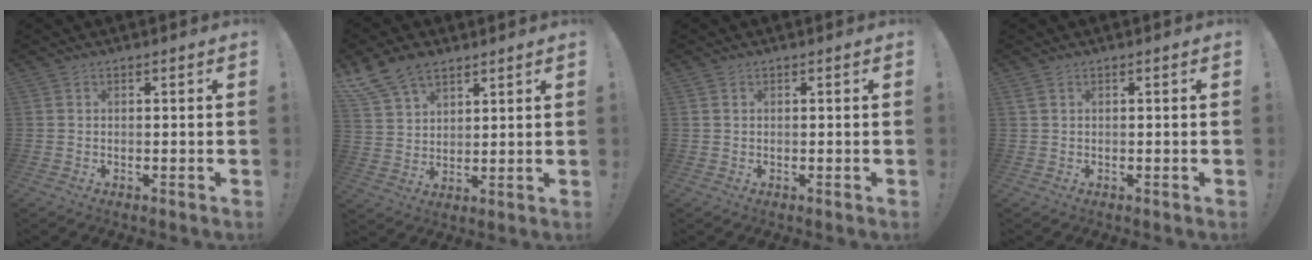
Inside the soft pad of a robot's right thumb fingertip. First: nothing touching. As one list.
[{"total": 10.8, "force": [8.0, 6.1, 4.0], "torque": [-0.085, -0.040, 0.161]}, {"total": 0.5, "force": [0.3, 0.3, 0.2], "torque": [0.000, -0.001, 0.005]}, {"total": 1.0, "force": [0.5, 0.3, 0.8], "torque": [-0.019, 0.001, 0.010]}]